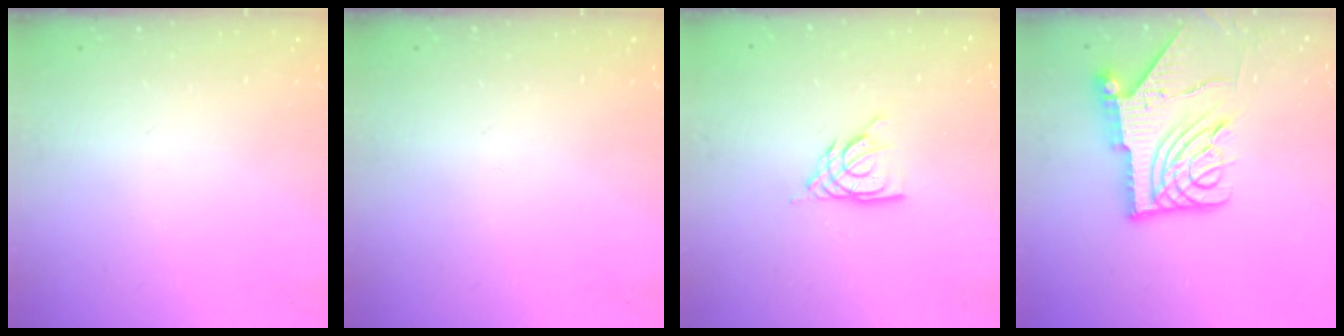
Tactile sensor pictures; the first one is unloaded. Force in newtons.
{"total": 0.0}
{"total": 7.3, "press": 7.3, "slide": 0.6}
{"total": 13.5, "press": 13.4, "slide": 1.6}